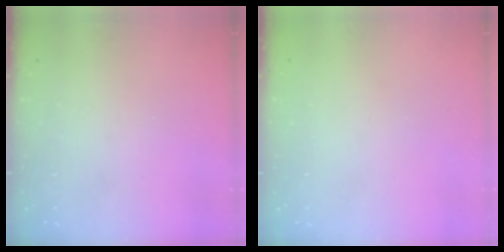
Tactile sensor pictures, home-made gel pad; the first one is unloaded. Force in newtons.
{"total": 0.0}